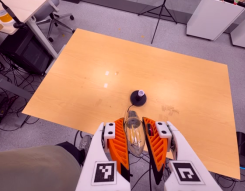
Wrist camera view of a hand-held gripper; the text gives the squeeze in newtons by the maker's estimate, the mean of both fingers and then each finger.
{"total": 19.1, "left": 20.0, "right": 18.1}